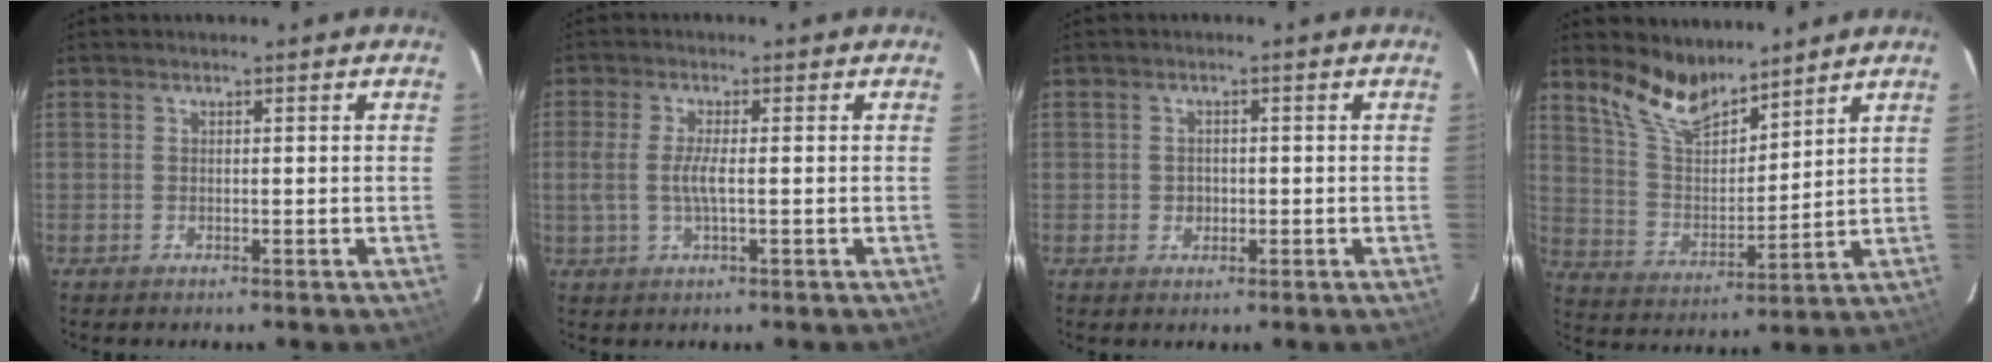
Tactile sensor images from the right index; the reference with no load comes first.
{"total": 4.4, "force": [-0.5, 0.7, 4.3], "torque": [-0.089, -0.003, -0.009]}
{"total": 2.1, "force": [-0.5, 1.9, 0.6], "torque": [-0.010, 0.001, -0.005]}
{"total": 11.2, "force": [9.1, 3.9, 5.1], "torque": [-0.102, 0.003, 0.181]}